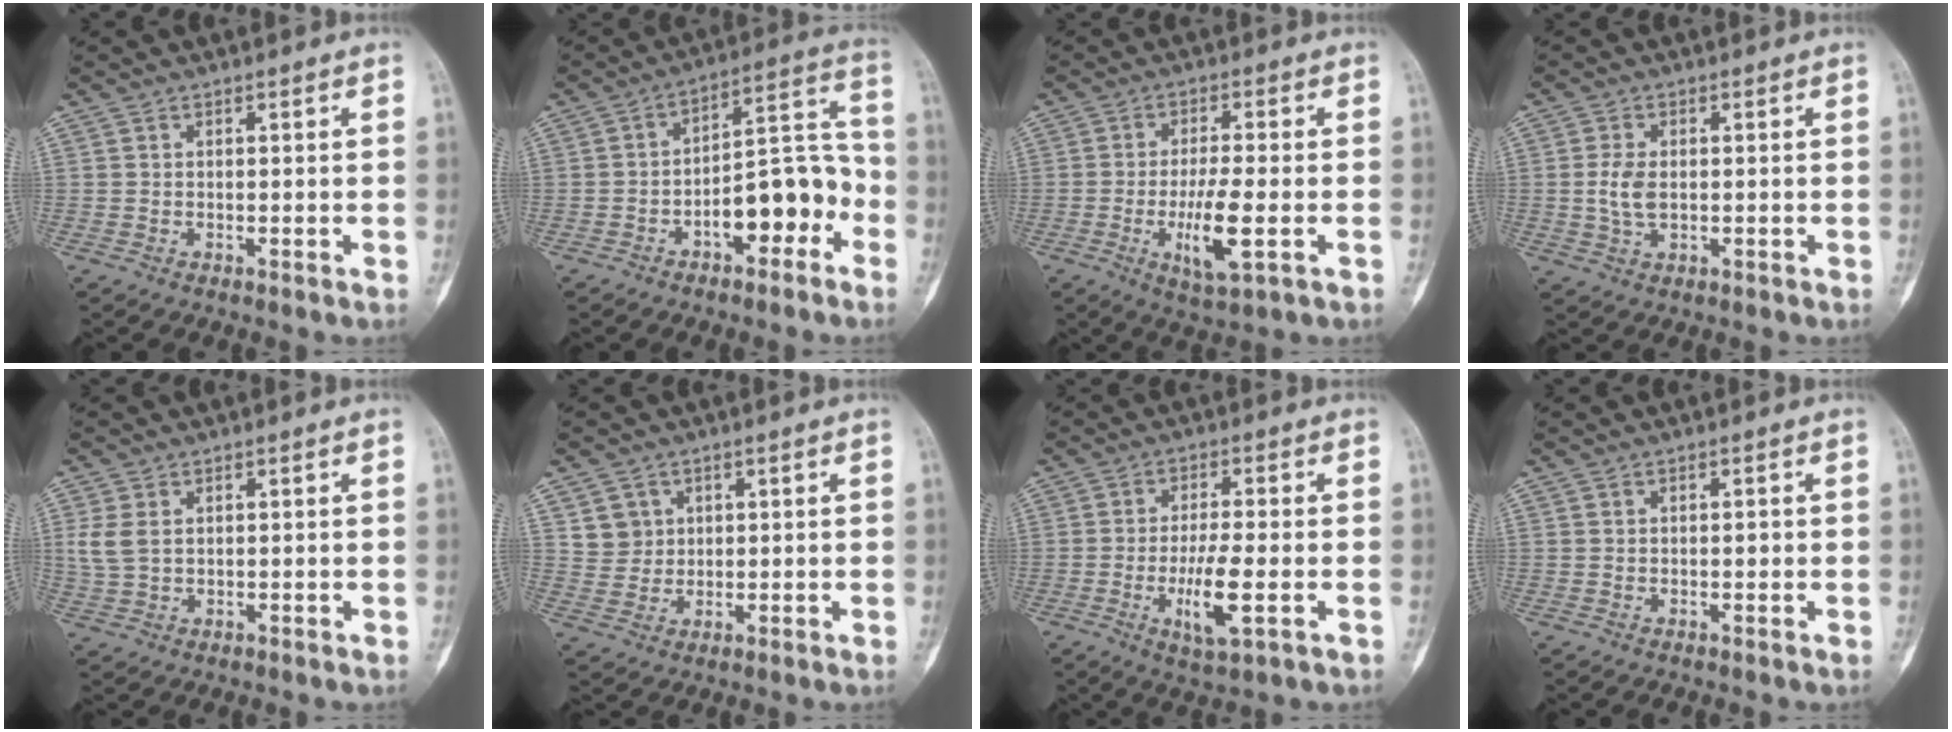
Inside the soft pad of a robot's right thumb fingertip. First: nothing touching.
{"total": 13.0, "force": [-5.1, 6.1, 10.3], "torque": [-0.123, 0.060, -0.076]}
{"total": 8.9, "force": [-2.3, 2.2, 8.3], "torque": [-0.155, -0.004, -0.036]}
{"total": 4.5, "force": [-0.1, 2.6, 3.7], "torque": [-0.075, -0.001, -0.001]}
{"total": 4.3, "force": [1.0, 2.9, 3.0], "torque": [-0.073, 0.002, 0.027]}
{"total": 4.4, "force": [1.8, 4.0, 0.7], "torque": [0.009, -0.010, 0.036]}
{"total": 8.2, "force": [-2.2, 2.1, 7.6], "torque": [-0.143, -0.003, -0.035]}
{"total": 0.8, "force": [0.0, 0.4, 0.7], "torque": [-0.005, 0.001, -0.002]}